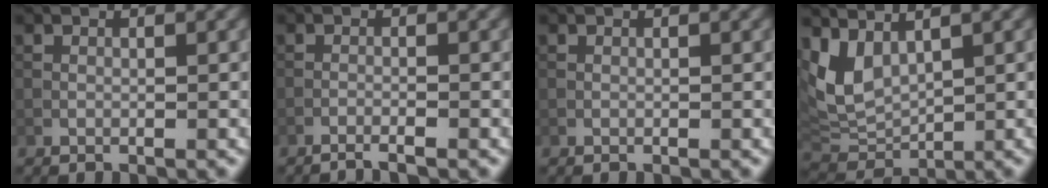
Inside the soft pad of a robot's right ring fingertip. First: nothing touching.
{"total": 1.5, "force": [-1.2, 0.0, 0.8], "torque": [-0.012, 0.001, -0.028]}
{"total": 0.0}
{"total": 5.3, "force": [2.8, 3.0, 3.4], "torque": [-0.085, -0.008, 0.060]}